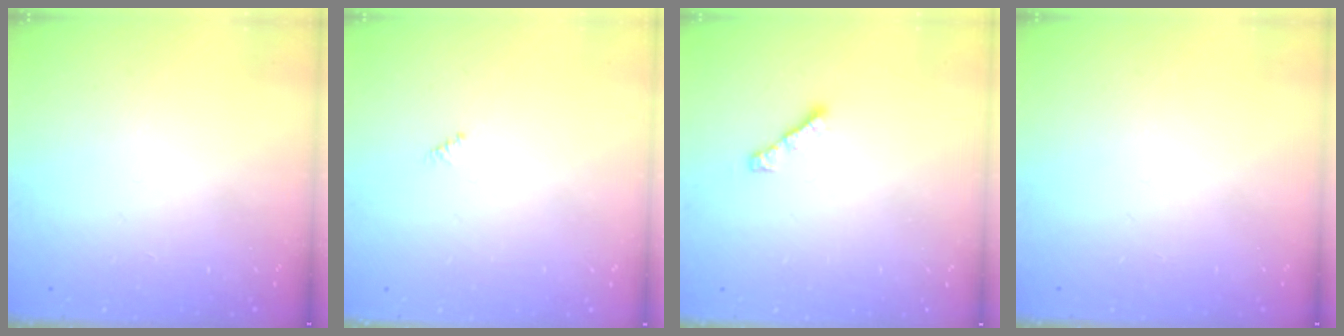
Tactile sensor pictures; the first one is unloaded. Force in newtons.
{"total": 0.0}
{"total": 4.1, "press": 4.0, "slide": 0.7}
{"total": 0.0}